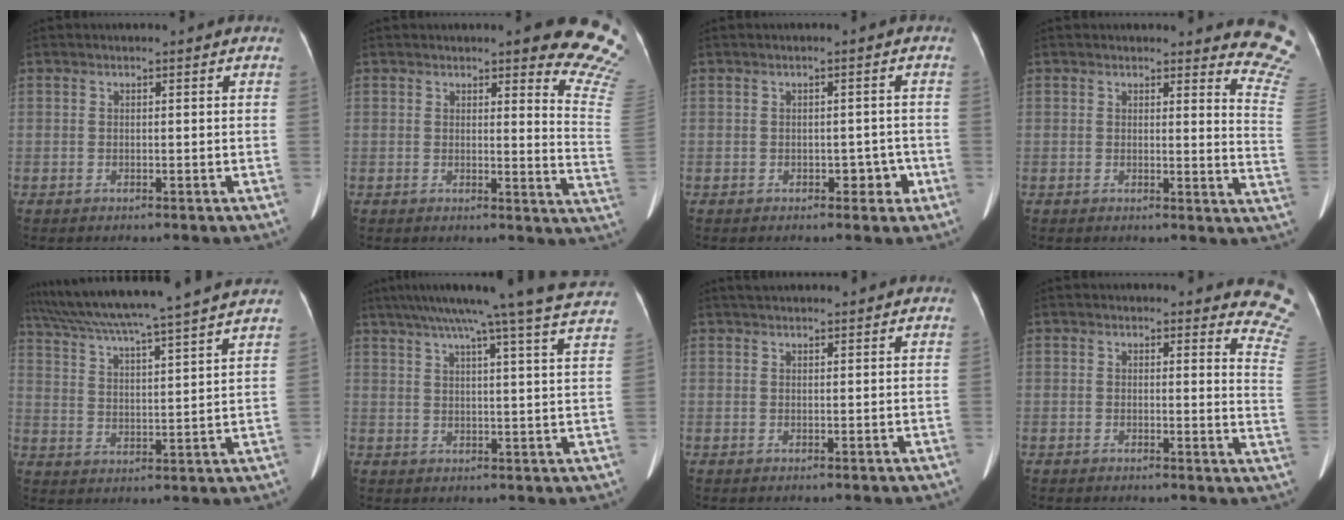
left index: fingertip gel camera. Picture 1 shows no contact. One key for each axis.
{"total": 12.0, "fx": 10.5, "fy": 1.1, "fz": 5.7, "tx": -0.042, "ty": -0.087, "tz": 0.084}
{"total": 2.5, "fx": -1.1, "fy": 1.6, "fz": 1.5, "tx": -0.014, "ty": 0.003, "tz": -0.013}
{"total": 9.0, "fx": 8.9, "fy": 0.6, "fz": 1.3, "tx": 0.016, "ty": -0.097, "tz": 0.052}
{"total": 22.8, "fx": 20.1, "fy": -0.8, "fz": 10.8, "tx": -0.193, "ty": 0.001, "tz": 0.291}
{"total": 24.0, "fx": 21.1, "fy": -1.0, "fz": 11.4, "tx": -0.187, "ty": -0.019, "tz": 0.267}
{"total": 5.6, "fx": 5.1, "fy": 0.9, "fz": 2.0, "tx": -0.030, "ty": 0.036, "tz": 0.071}
{"total": 8.2, "fx": 8.0, "fy": 1.0, "fz": 1.5, "tx": 0.012, "ty": -0.073, "tz": 0.043}